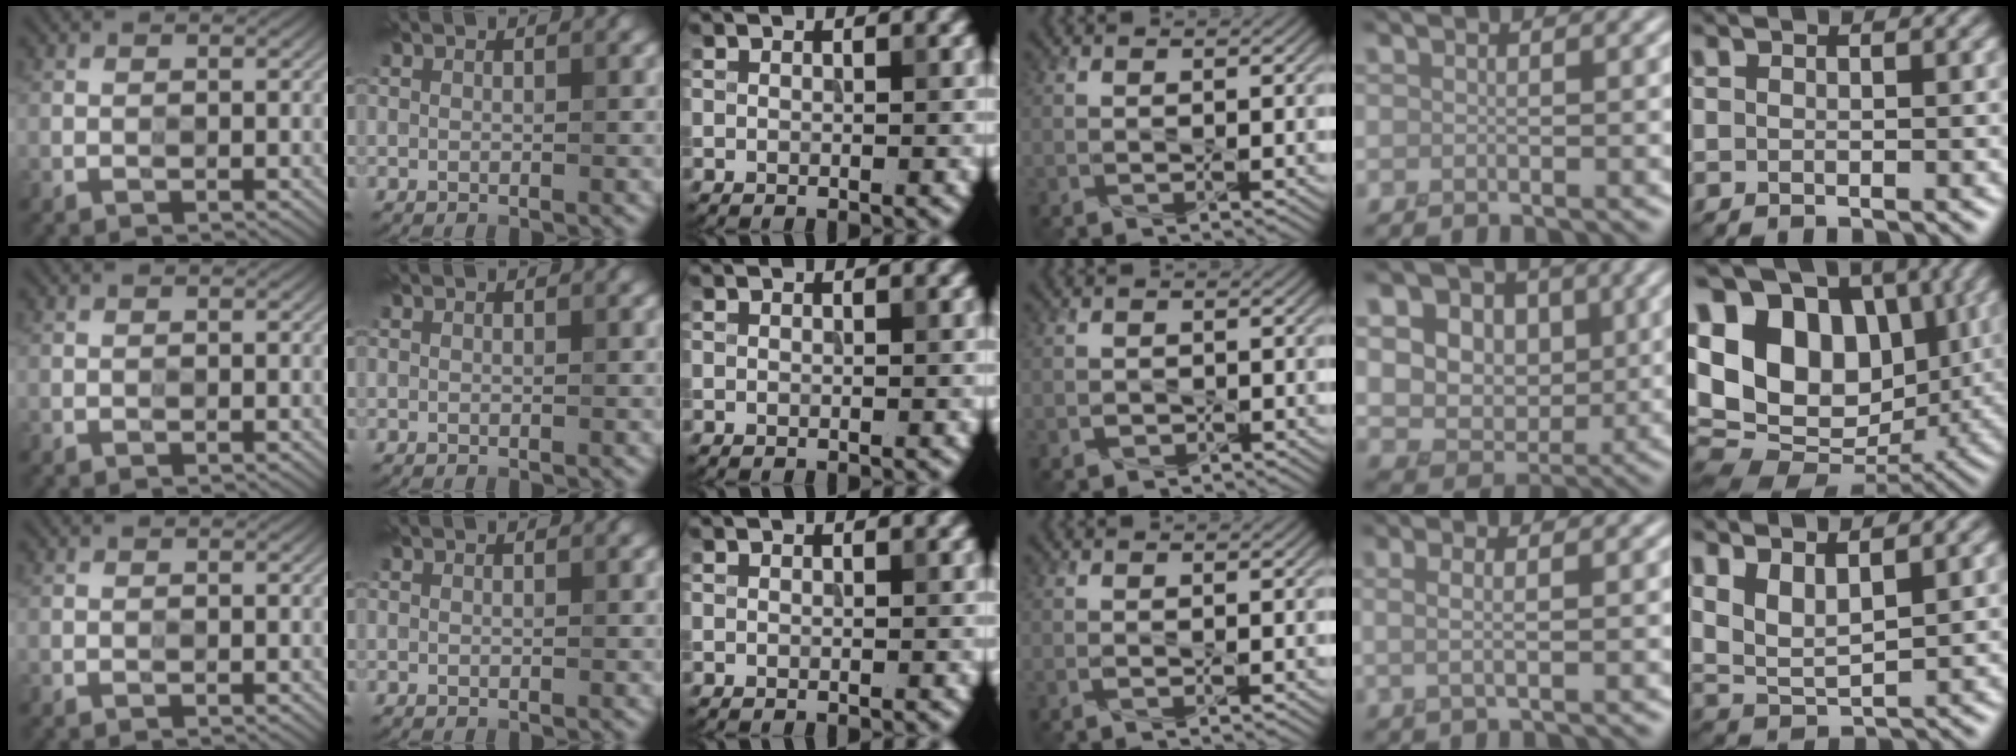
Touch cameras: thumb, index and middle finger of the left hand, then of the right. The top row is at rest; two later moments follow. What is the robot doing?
{"motion": "press", "object": "memory foam"}